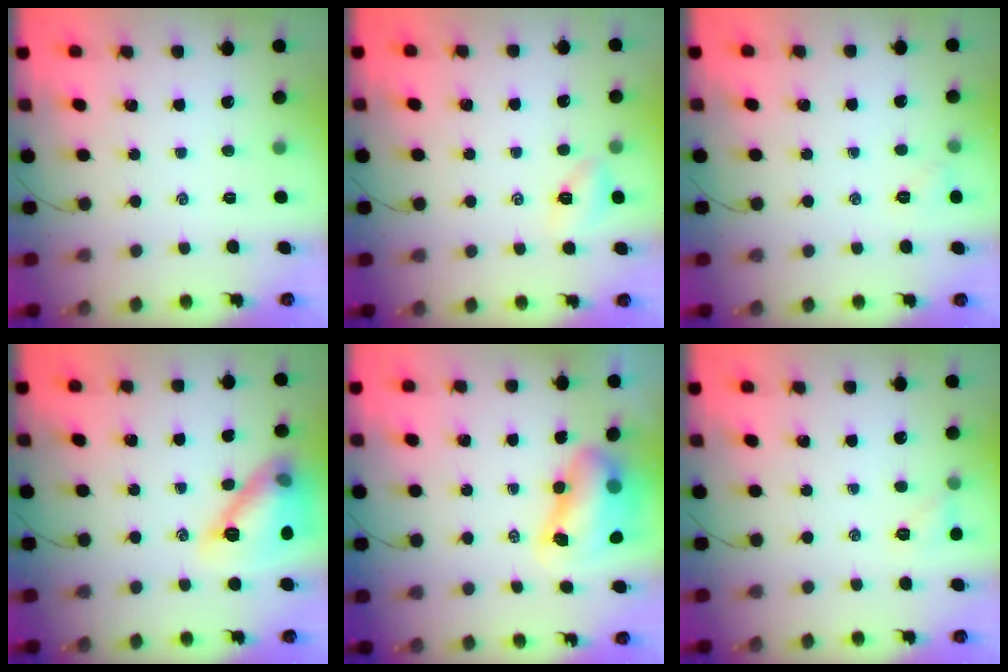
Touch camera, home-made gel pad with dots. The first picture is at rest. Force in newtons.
{"total": 4.5, "press": 4.2, "slide": 1.4}
{"total": 3.8, "press": 3.6, "slide": 1.1}
{"total": 15.4, "press": 15.4, "slide": 0.2}
{"total": 9.9, "press": 9.5, "slide": 2.7}
{"total": 5.3, "press": 5.1, "slide": 1.4}